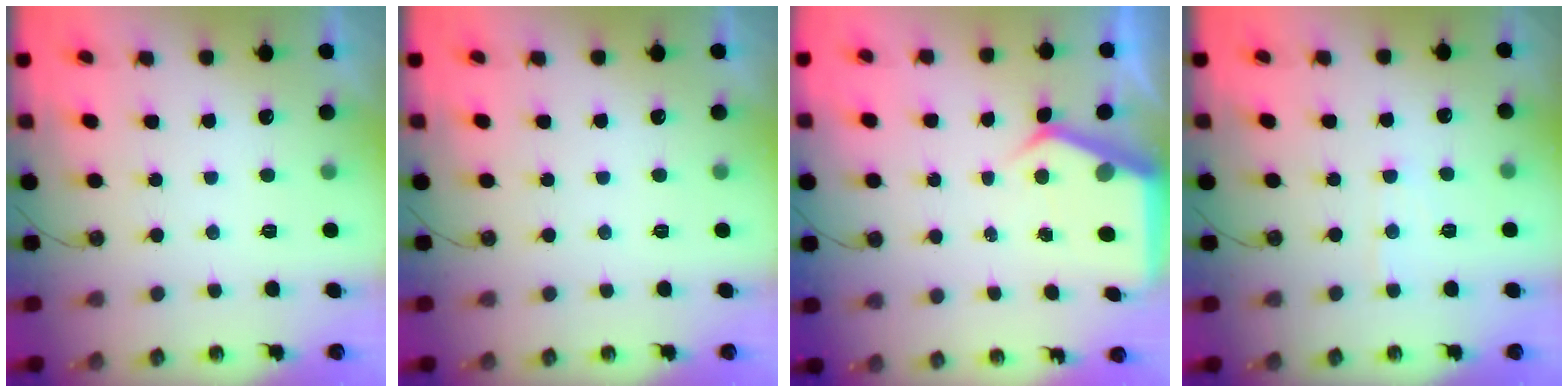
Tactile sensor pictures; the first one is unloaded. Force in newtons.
{"total": 0.0}
{"total": 5.1, "press": 5.1, "slide": 0.3}
{"total": 4.7, "press": 4.7, "slide": 0.6}